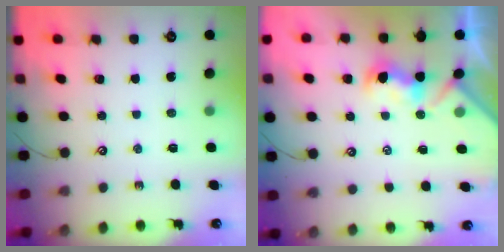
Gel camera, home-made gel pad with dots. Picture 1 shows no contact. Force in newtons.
{"total": 2.8, "press": 2.6, "slide": 0.9}